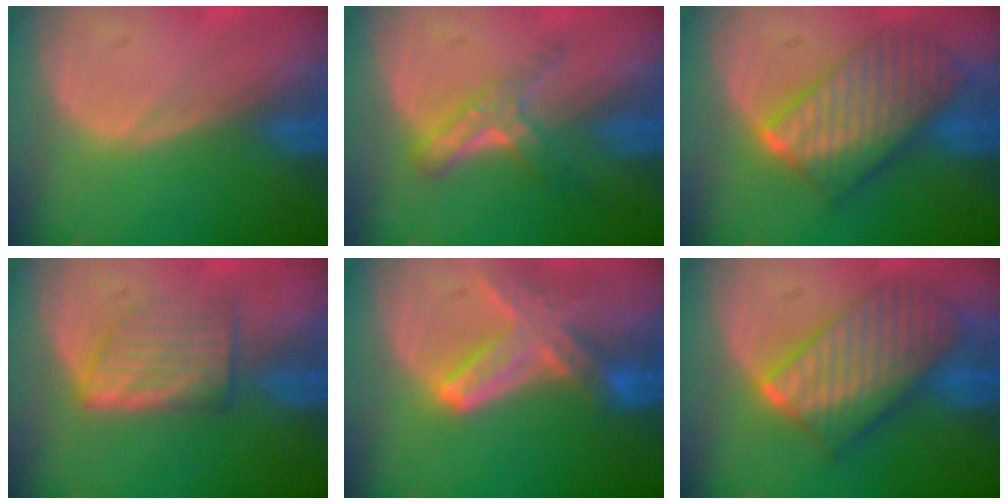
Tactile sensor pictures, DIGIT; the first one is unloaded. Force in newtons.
{"total": 5.5, "press": 4.9, "slide": 2.6}
{"total": 9.8, "press": 9.8, "slide": 0.9}
{"total": 5.7, "press": 5.6, "slide": 1.0}
{"total": 8.0, "press": 7.0, "slide": 3.8}
{"total": 10.2, "press": 10.2, "slide": 0.7}